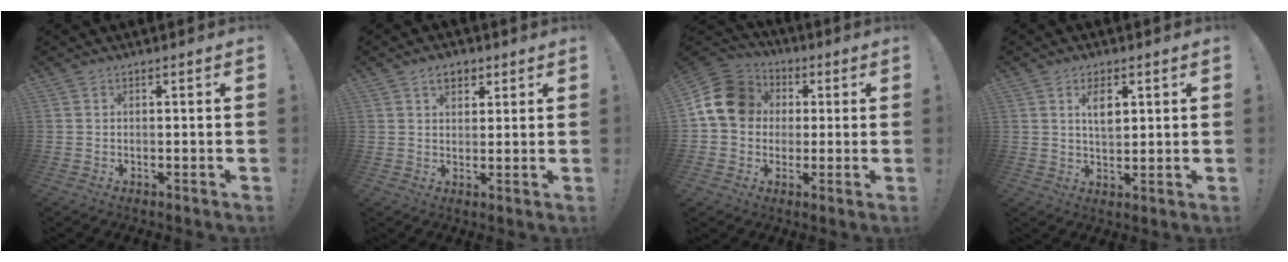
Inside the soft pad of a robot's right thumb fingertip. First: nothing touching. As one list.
[{"total": 5.1, "force": [2.7, 3.4, 2.7], "torque": [-0.030, -0.002, 0.046]}, {"total": 15.1, "force": [2.7, 12.9, 7.4], "torque": [-0.116, 0.005, 0.058]}, {"total": 5.7, "force": [2.3, 3.1, 4.2], "torque": [-0.060, -0.007, 0.036]}]